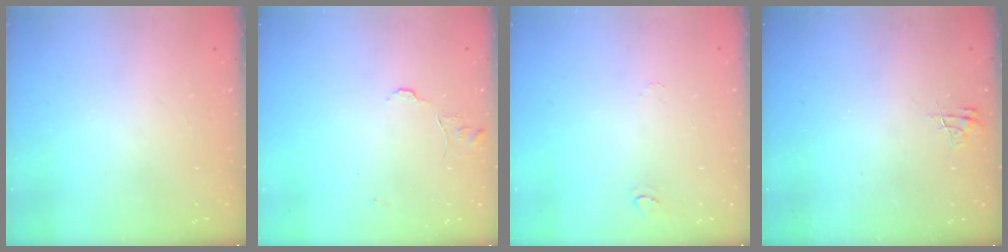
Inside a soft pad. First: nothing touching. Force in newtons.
{"total": 5.8, "press": 5.8, "slide": 0.5}
{"total": 4.5, "press": 4.5, "slide": 0.4}
{"total": 3.9, "press": 3.8, "slide": 0.4}